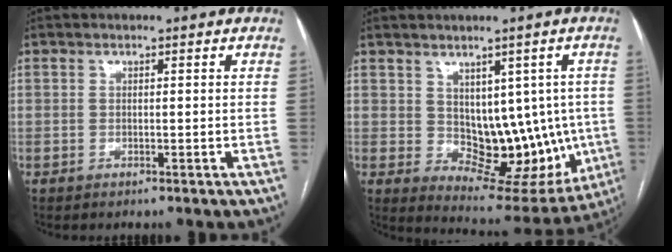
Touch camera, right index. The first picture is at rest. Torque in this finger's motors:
{"motor_torque": [0.47, 0.02, 0.17, 0.03]}